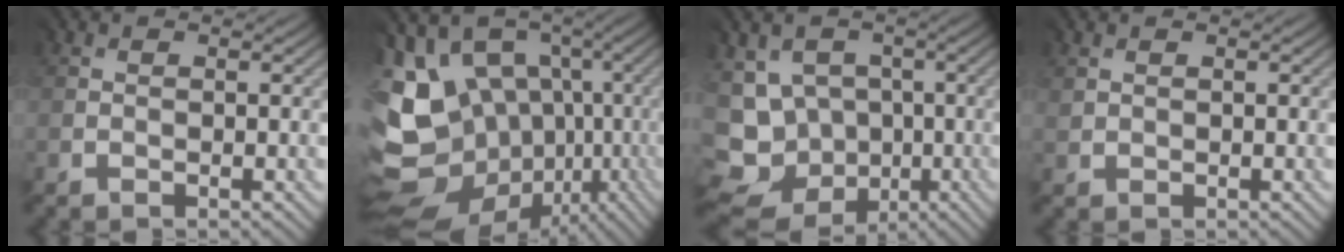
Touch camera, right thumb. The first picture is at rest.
{"total": 14.8, "force": [-0.5, 11.9, 8.8], "torque": [-0.178, -0.021, 0.029]}
{"total": 11.3, "force": [-2.4, 10.1, 4.3], "torque": [-0.125, -0.008, -0.045]}
{"total": 1.3, "force": [1.1, 0.8, 0.0], "torque": [-0.003, 0.000, 0.023]}